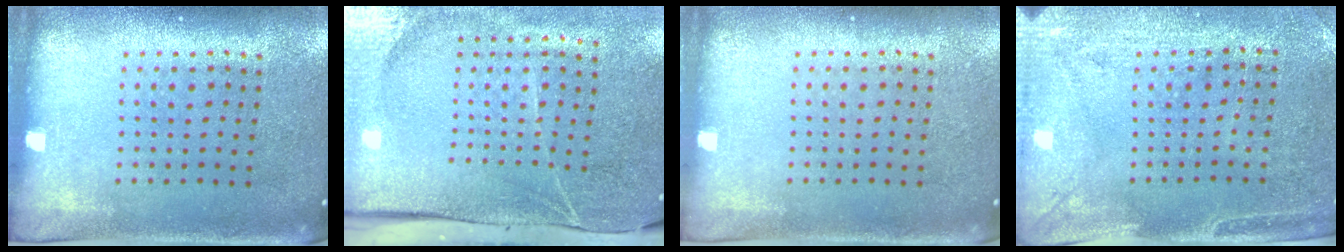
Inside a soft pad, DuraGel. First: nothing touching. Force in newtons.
{"total": 4.4, "press": 3.5, "slide": 2.6}
{"total": 0.0}
{"total": 3.0, "press": 2.3, "slide": 1.8}